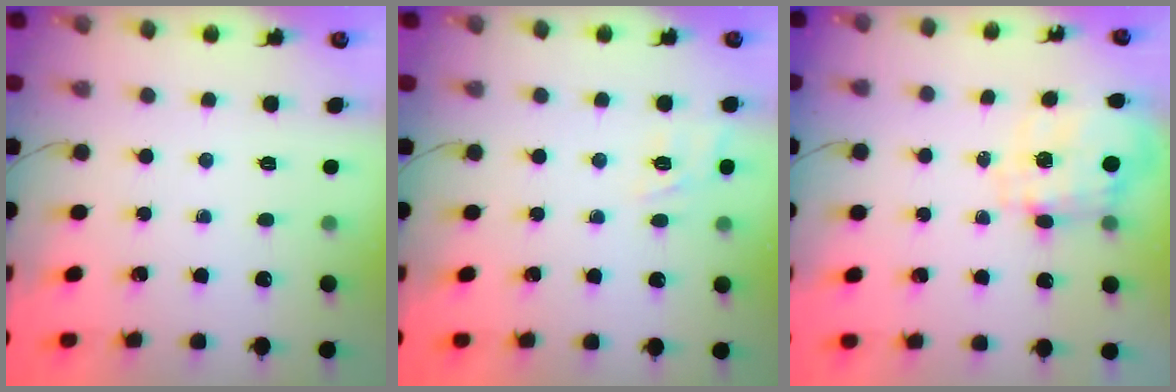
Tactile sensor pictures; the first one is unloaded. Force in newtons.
{"total": 3.8, "press": 3.5, "slide": 1.4}
{"total": 3.4, "press": 3.2, "slide": 1.1}